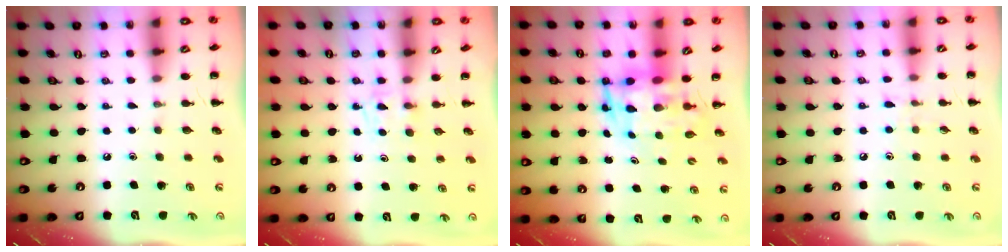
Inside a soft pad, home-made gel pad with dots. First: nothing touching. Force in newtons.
{"total": 2.5, "press": 2.2, "slide": 1.1}
{"total": 5.5, "press": 5.3, "slide": 1.5}
{"total": 6.4, "press": 6.1, "slide": 2.2}